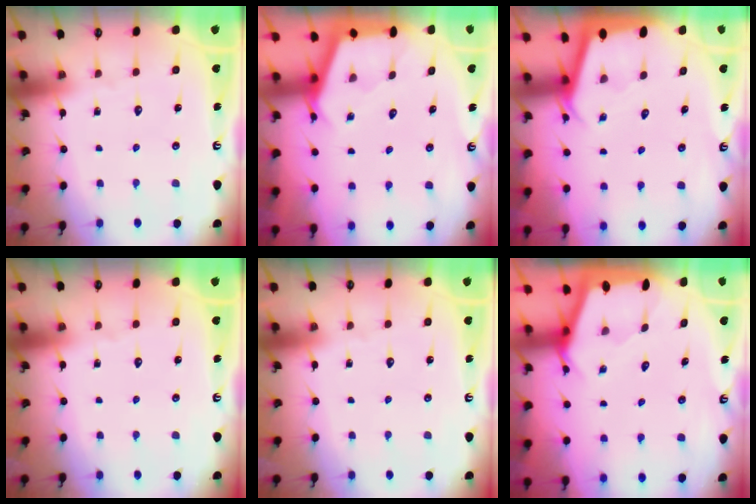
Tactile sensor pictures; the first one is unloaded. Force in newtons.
{"total": 2.6, "press": 2.5, "slide": 0.4}
{"total": 2.2, "press": 2.2, "slide": 0.1}
{"total": 0.0}
{"total": 0.0}
{"total": 2.1, "press": 2.1, "slide": 0.1}